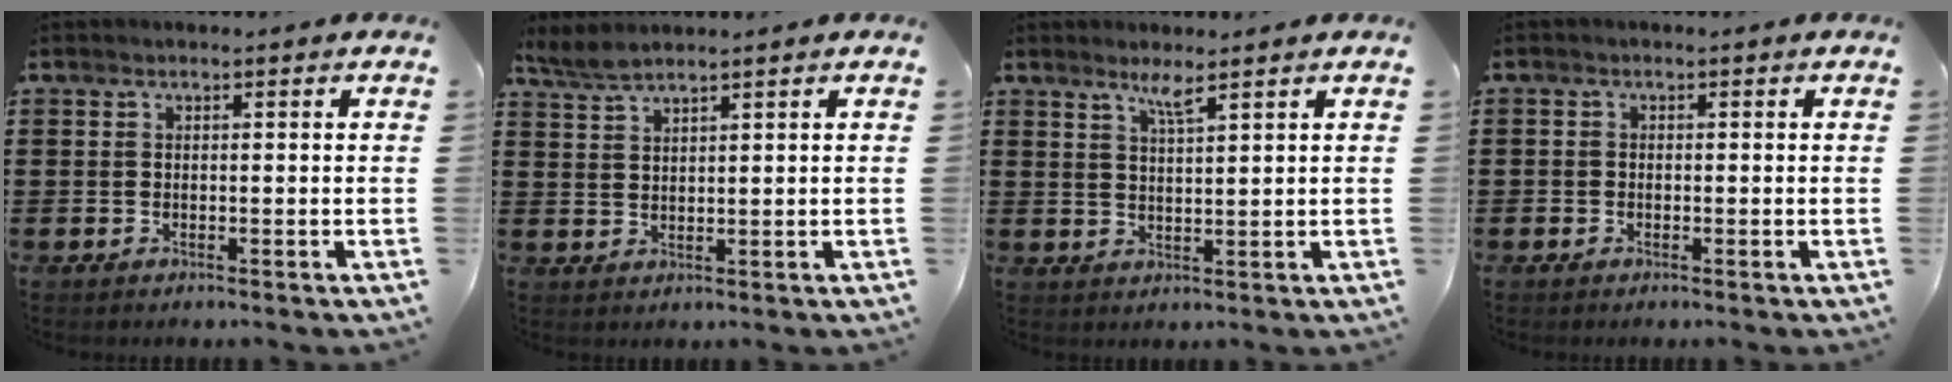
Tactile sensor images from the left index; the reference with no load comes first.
{"total": 2.5, "force": [2.2, 0.3, 1.0], "torque": [-0.028, 0.001, 0.042]}
{"total": 2.9, "force": [2.3, 0.0, 1.8], "torque": [-0.039, 0.000, 0.041]}
{"total": 0.7, "force": [-0.4, 0.6, 0.1], "torque": [-0.003, 0.002, -0.010]}